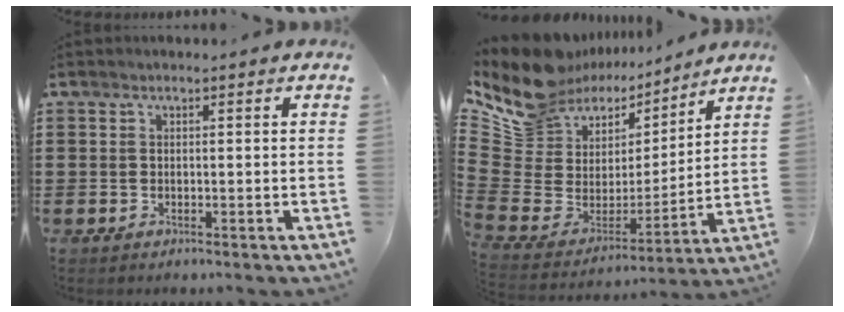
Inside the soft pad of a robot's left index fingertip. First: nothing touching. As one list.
[{"total": 12.2, "force": [9.1, 7.5, 3.0], "torque": [-0.122, -0.068, 0.164]}]